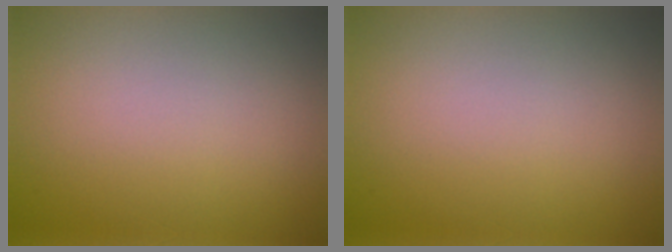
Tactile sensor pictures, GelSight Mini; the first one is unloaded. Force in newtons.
{"total": 0.0}